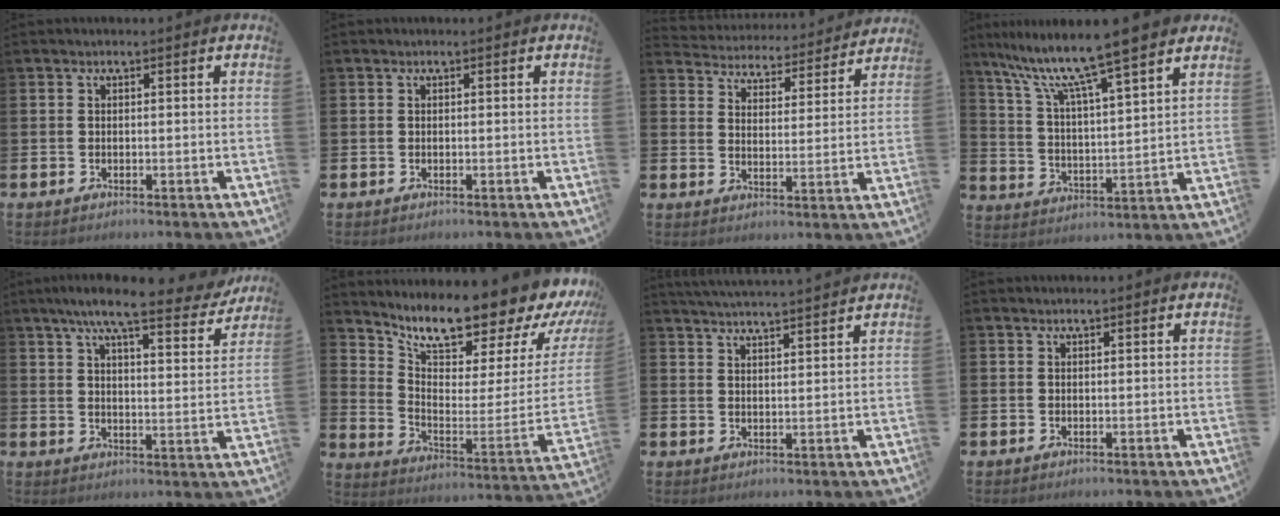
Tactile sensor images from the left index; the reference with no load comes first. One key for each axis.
{"total": 0.0}
{"total": 4.5, "fx": 4.4, "fy": 1.0, "fz": -0.1, "tx": -0.015, "ty": -0.046, "tz": 0.071}
{"total": 11.0, "fx": 9.5, "fy": 0.8, "fz": 5.5, "tx": -0.128, "ty": -0.063, "tz": 0.154}
{"total": 8.6, "fx": 7.4, "fy": 1.1, "fz": 4.2, "tx": -0.080, "ty": -0.040, "tz": 0.123}
{"total": 11.1, "fx": 10.2, "fy": 2.8, "fz": 3.2, "tx": -0.062, "ty": -0.102, "tz": 0.165}
{"total": 4.3, "fx": 4.3, "fy": -0.8, "fz": 0.3, "tx": -0.009, "ty": -0.027, "tz": 0.075}
{"total": 0.6, "fx": 0.5, "fy": 0.0, "fz": 0.2, "tx": 0.003, "ty": -0.002, "tz": 0.009}